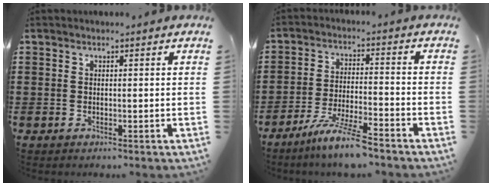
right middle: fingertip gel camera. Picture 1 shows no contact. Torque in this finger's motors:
{"motor_torque": [1.43, -0.71, 0.45, 0.15]}